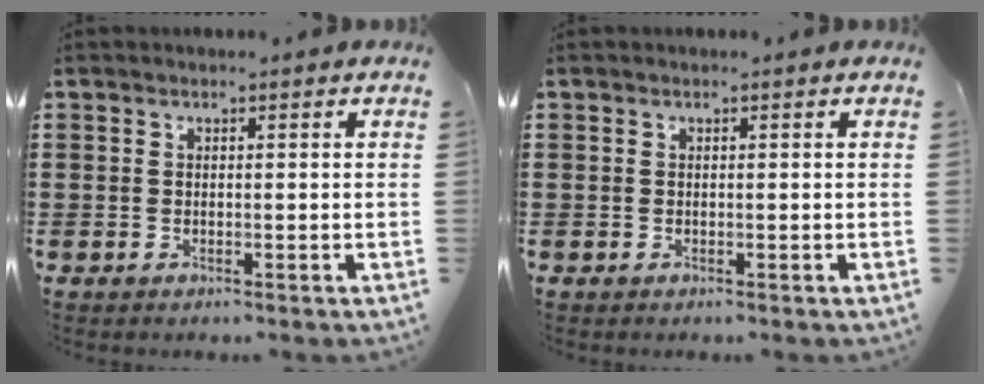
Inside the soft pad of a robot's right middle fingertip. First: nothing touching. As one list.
[{"total": 0.0}]